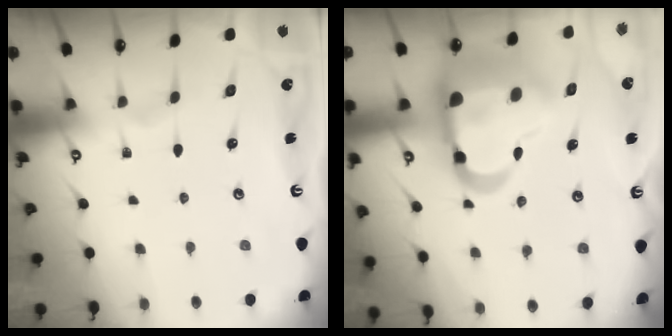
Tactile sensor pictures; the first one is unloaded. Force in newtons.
{"total": 20.7, "press": 20.6, "slide": 2.4}